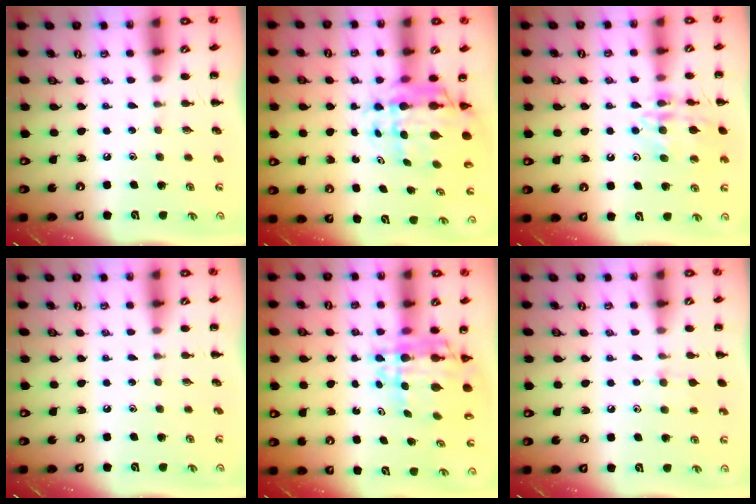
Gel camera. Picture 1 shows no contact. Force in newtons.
{"total": 8.7, "press": 8.2, "slide": 3.0}
{"total": 14.0, "press": 13.9, "slide": 1.3}
{"total": 0.0}
{"total": 9.2, "press": 8.7, "slide": 3.2}
{"total": 7.2, "press": 6.8, "slide": 2.3}